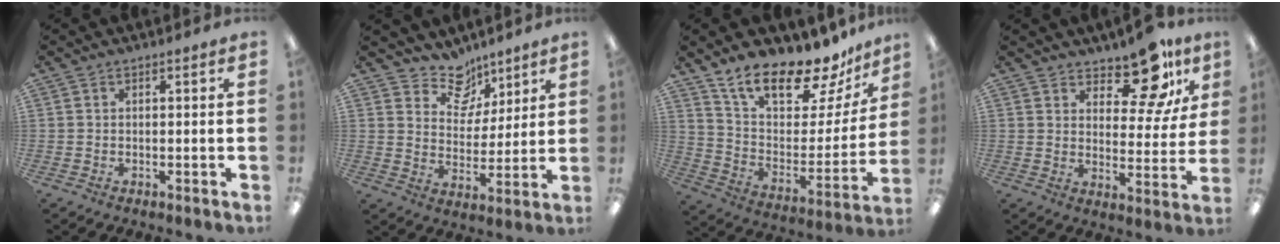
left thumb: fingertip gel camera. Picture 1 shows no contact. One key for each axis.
{"total": 10.4, "fx": 7.9, "fy": 6.4, "fz": 2.5, "tx": -0.039, "ty": -0.056, "tz": 0.147}
{"total": 18.8, "fx": 15.8, "fy": 6.1, "fz": 8.2, "tx": -0.150, "ty": -0.118, "tz": 0.276}
{"total": 12.4, "fx": 9.6, "fy": 5.1, "fz": 6.0, "tx": -0.073, "ty": -0.068, "tz": 0.167}